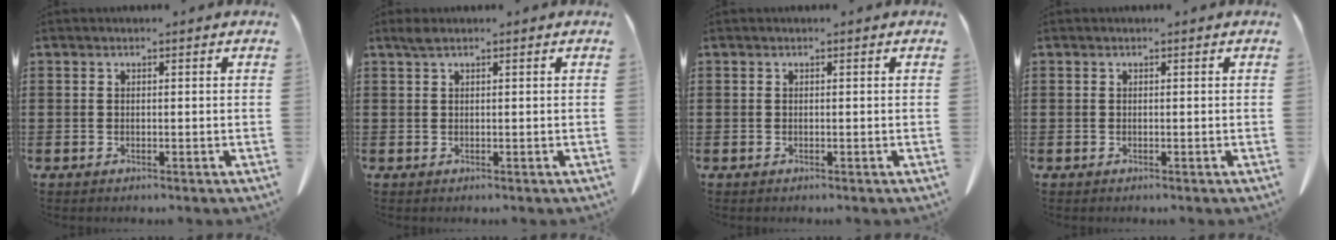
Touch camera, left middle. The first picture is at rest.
{"total": 1.1, "force": [0.6, 0.1, 0.8], "torque": [-0.019, 0.002, 0.011]}
{"total": 0.0}
{"total": 0.0}